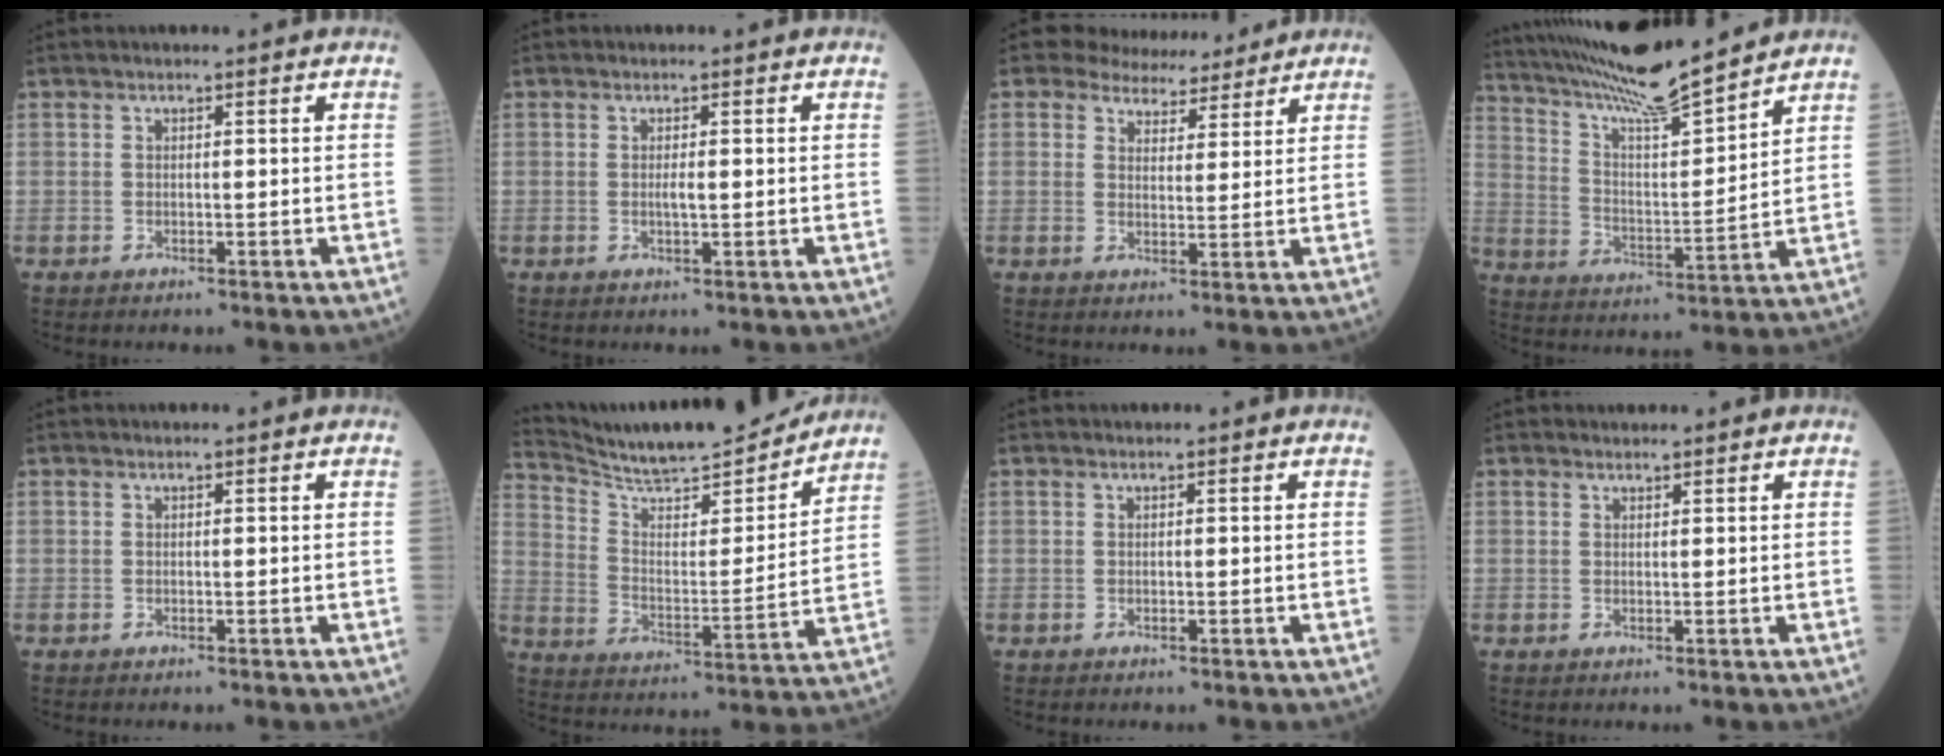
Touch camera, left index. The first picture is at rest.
{"total": 1.1, "force": [0.0, 0.2, 1.1], "torque": [-0.022, -0.001, 0.001]}
{"total": 6.8, "force": [6.1, 2.7, 1.1], "torque": [-0.013, 0.003, 0.083]}
{"total": 16.2, "force": [14.5, -0.1, 7.3], "torque": [-0.140, 0.006, 0.252]}
{"total": 0.0}
{"total": 18.3, "force": [17.2, 1.1, 6.0], "torque": [-0.113, -0.023, 0.269]}
{"total": 0.0}
{"total": 0.7, "force": [0.7, 0.1, 0.0], "torque": [-0.009, 0.000, 0.012]}